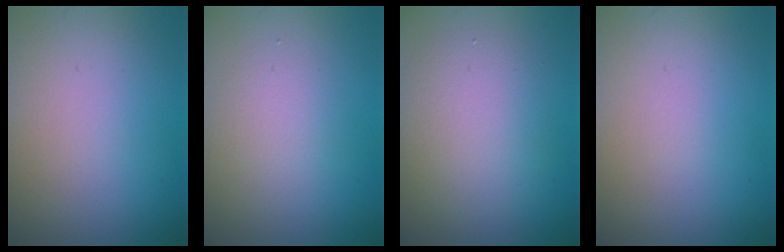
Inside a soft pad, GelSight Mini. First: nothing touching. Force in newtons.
{"total": 2.3, "press": 2.3, "slide": 0.1}
{"total": 4.3, "press": 4.3, "slide": 0.1}
{"total": 0.0}